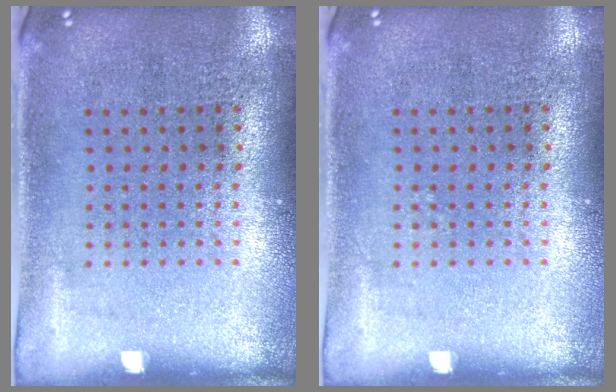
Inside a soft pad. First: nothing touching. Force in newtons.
{"total": 0.0}